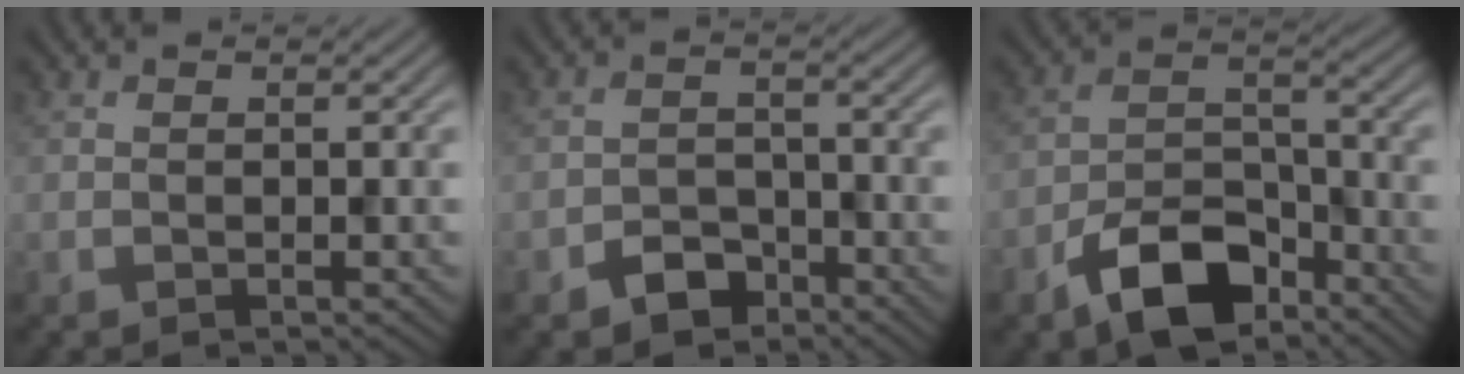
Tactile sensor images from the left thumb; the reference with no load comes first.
{"total": 3.8, "force": [-2.7, 2.3, 1.5], "torque": [-0.023, 0.000, -0.056]}
{"total": 9.7, "force": [-6.3, 4.7, 5.6], "torque": [-0.097, -0.003, -0.129]}